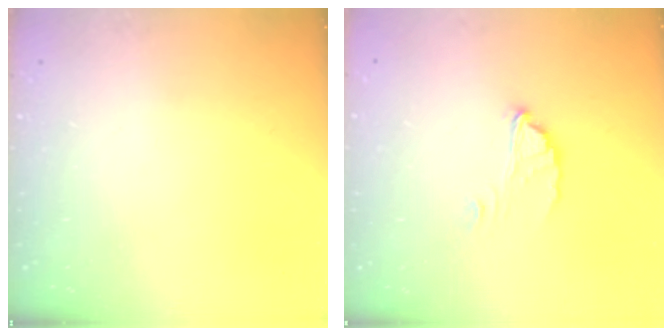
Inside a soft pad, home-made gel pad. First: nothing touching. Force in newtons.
{"total": 4.0, "press": 4.0, "slide": 0.1}